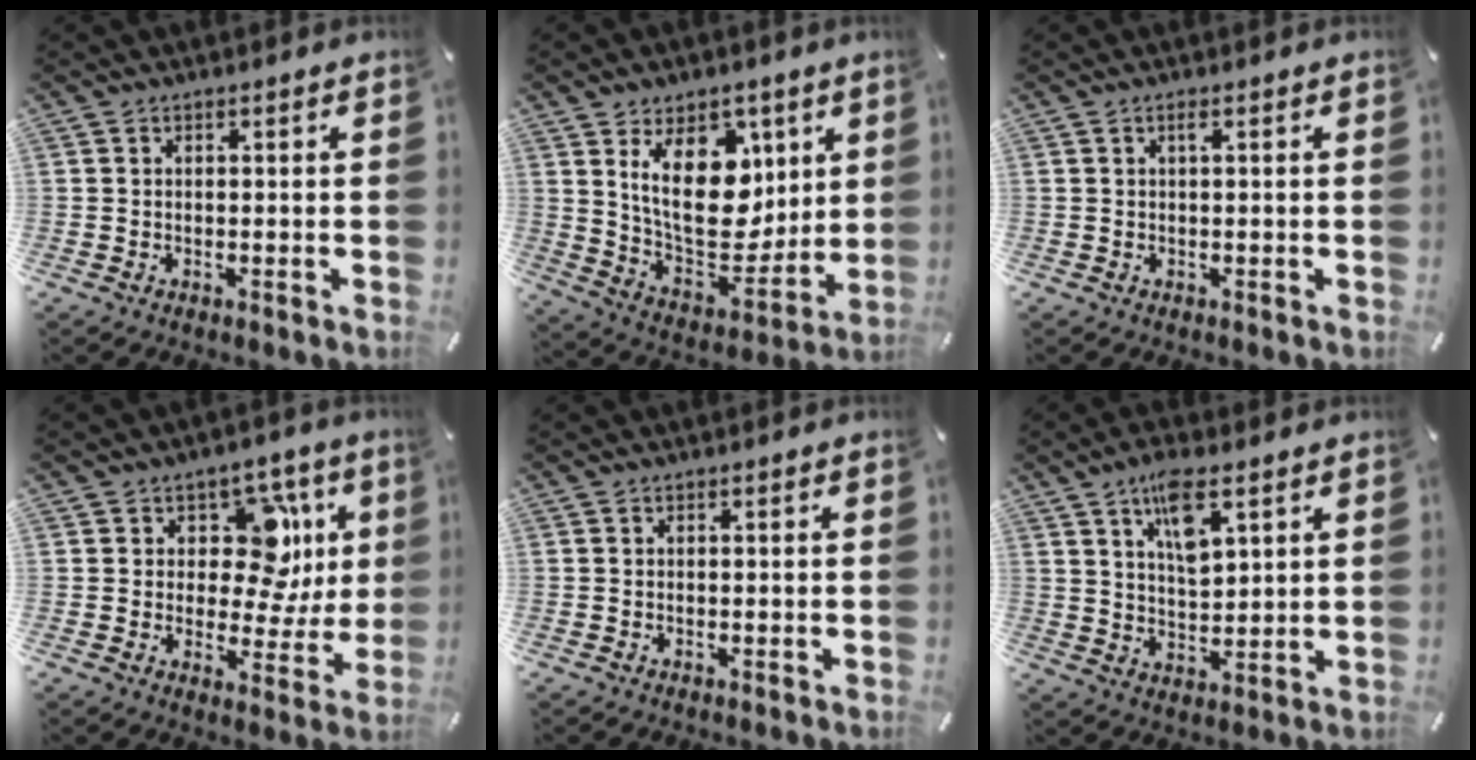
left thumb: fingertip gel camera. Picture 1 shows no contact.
{"total": 19.5, "force": [6.7, 12.3, 13.6], "torque": [-0.235, -0.042, 0.117]}
{"total": 1.1, "force": [0.3, 0.1, 1.0], "torque": [-0.021, 0.001, 0.005]}
{"total": 13.5, "force": [4.5, 9.2, 8.8], "torque": [-0.109, -0.030, 0.081]}
{"total": 0.0}
{"total": 9.1, "force": [5.5, 3.6, 6.3], "torque": [-0.112, -0.019, 0.095]}